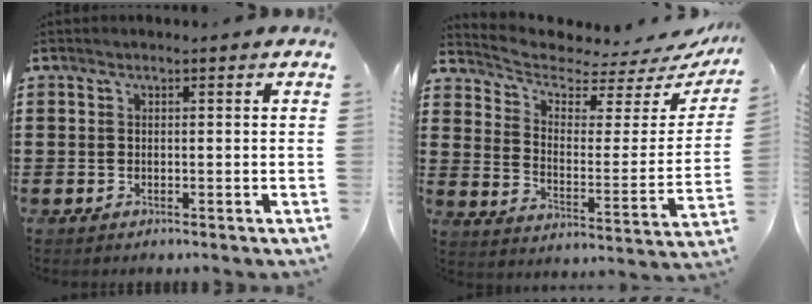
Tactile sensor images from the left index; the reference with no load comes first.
{"total": 4.8, "force": [4.1, 1.7, 1.8], "torque": [-0.062, -0.037, 0.067]}